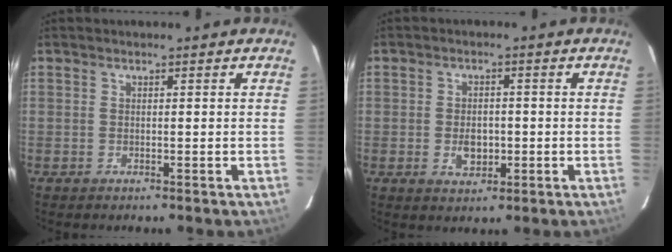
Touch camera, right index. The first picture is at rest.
{"total": 4.2, "force": [-0.9, 3.0, 2.8], "torque": [-0.048, 0.003, -0.009]}